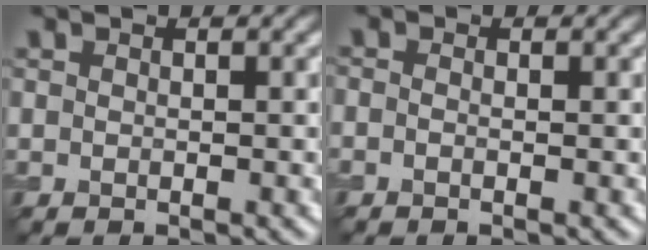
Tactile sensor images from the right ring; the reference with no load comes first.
{"total": 0.9, "force": [-0.2, 0.5, 0.7], "torque": [-0.015, -0.006, -0.013]}